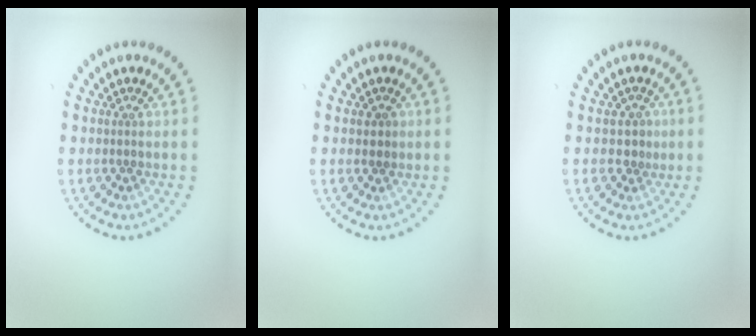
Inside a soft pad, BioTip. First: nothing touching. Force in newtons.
{"total": 0.9, "press": 0.9, "slide": 0.1}
{"total": 1.4, "press": 1.3, "slide": 0.7}